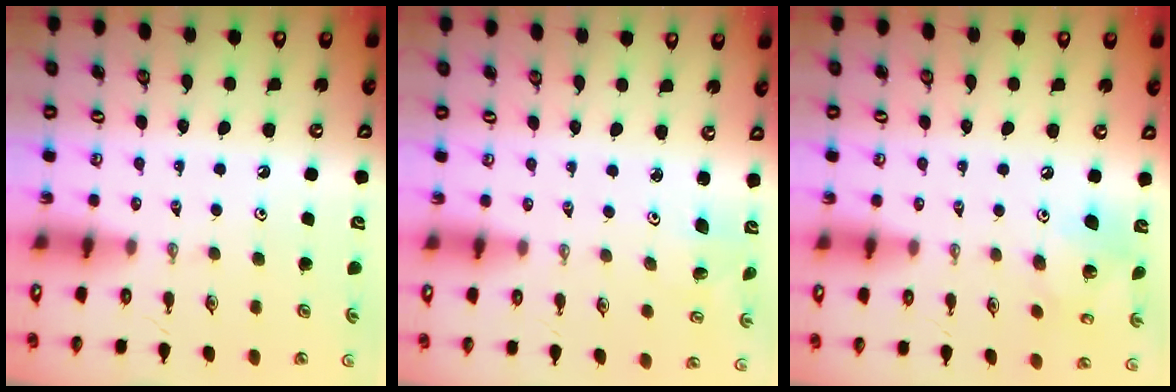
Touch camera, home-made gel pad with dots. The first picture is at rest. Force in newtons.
{"total": 1.9, "press": 1.9, "slide": 0.1}
{"total": 10.5, "press": 10.5, "slide": 0.8}